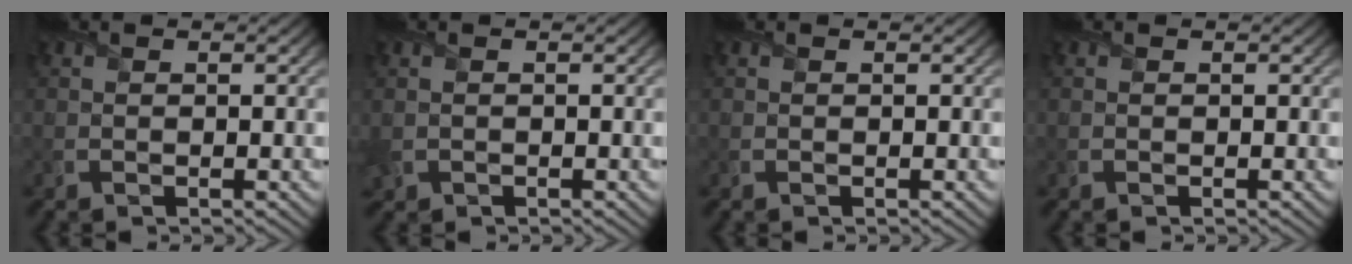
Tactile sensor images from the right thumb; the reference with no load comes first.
{"total": 1.1, "force": [-0.2, 0.9, 0.6], "torque": [-0.020, -0.005, 0.000]}
{"total": 0.0}
{"total": 0.0}